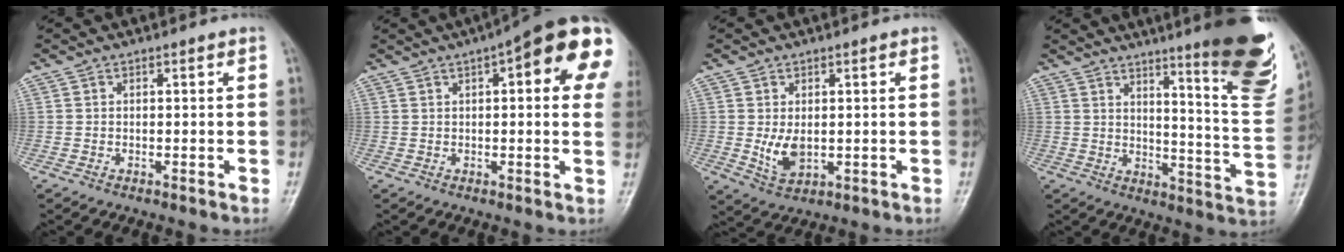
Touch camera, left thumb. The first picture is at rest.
{"total": 17.6, "force": [6.0, 5.2, 15.7], "torque": [-0.196, 0.009, 0.067]}
{"total": 4.7, "force": [0.0, 2.9, 3.7], "torque": [-0.061, -0.010, 0.012]}
{"total": 21.2, "force": [12.8, 3.0, 16.7], "torque": [-0.189, -0.080, 0.170]}